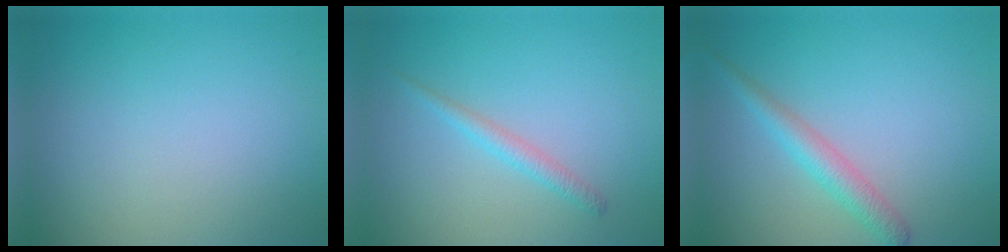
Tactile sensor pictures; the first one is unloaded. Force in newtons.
{"total": 1.4, "press": 1.4, "slide": 0.1}
{"total": 2.5, "press": 2.5, "slide": 0.1}